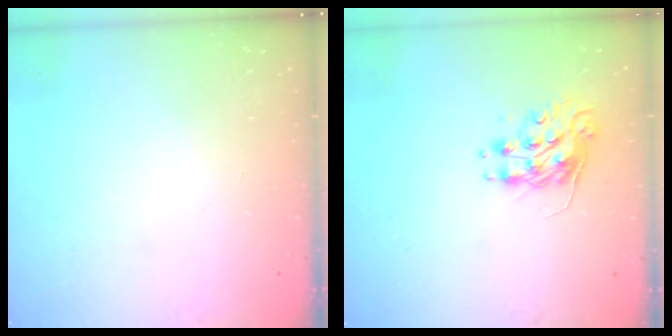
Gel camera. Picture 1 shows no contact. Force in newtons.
{"total": 8.8, "press": 8.7, "slide": 0.4}